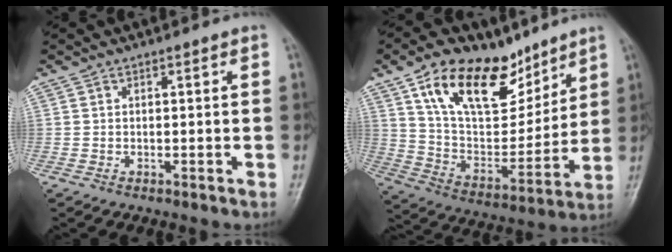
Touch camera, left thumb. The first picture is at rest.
{"total": 21.5, "force": [13.1, 11.2, 12.8], "torque": [-0.163, -0.056, 0.235]}